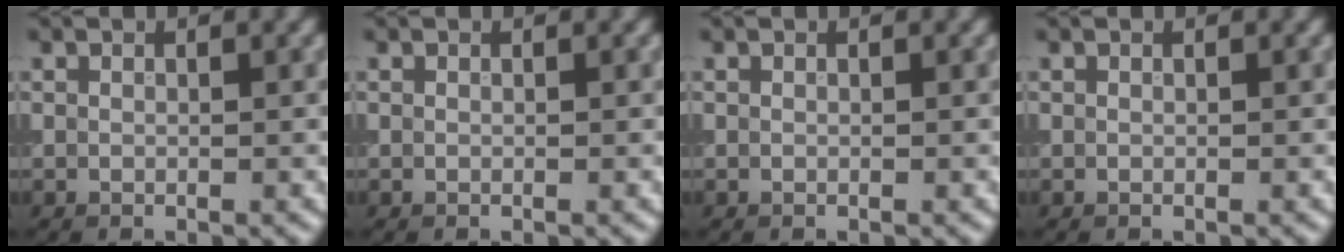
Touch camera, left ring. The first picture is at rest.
{"total": 0.0}
{"total": 0.0}
{"total": 0.0}